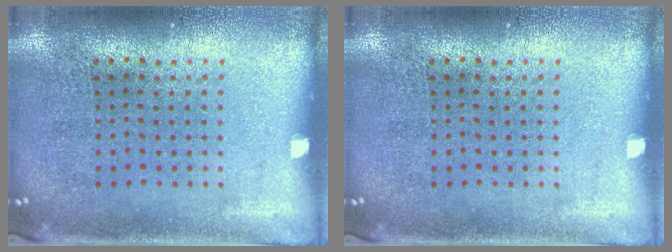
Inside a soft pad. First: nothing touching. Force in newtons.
{"total": 0.0}